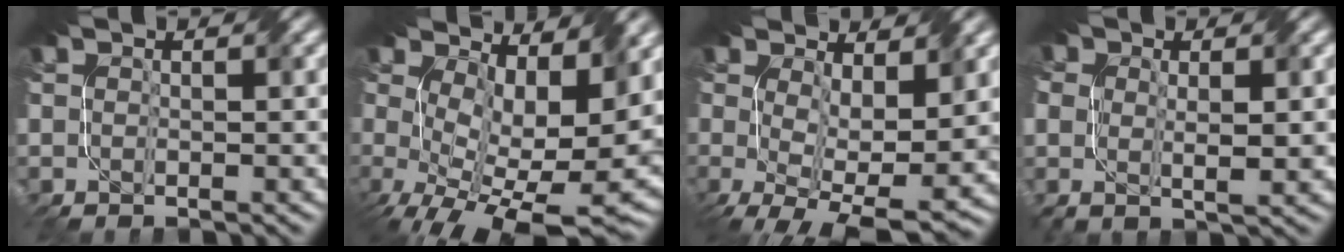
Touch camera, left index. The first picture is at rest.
{"total": 12.6, "force": [0.9, 7.2, 10.3], "torque": [-0.149, -0.021, 0.045]}
{"total": 9.6, "force": [-0.6, 5.5, 7.9], "torque": [-0.144, -0.032, 0.011]}
{"total": 3.6, "force": [0.6, 2.3, 2.8], "torque": [-0.044, 0.000, 0.011]}